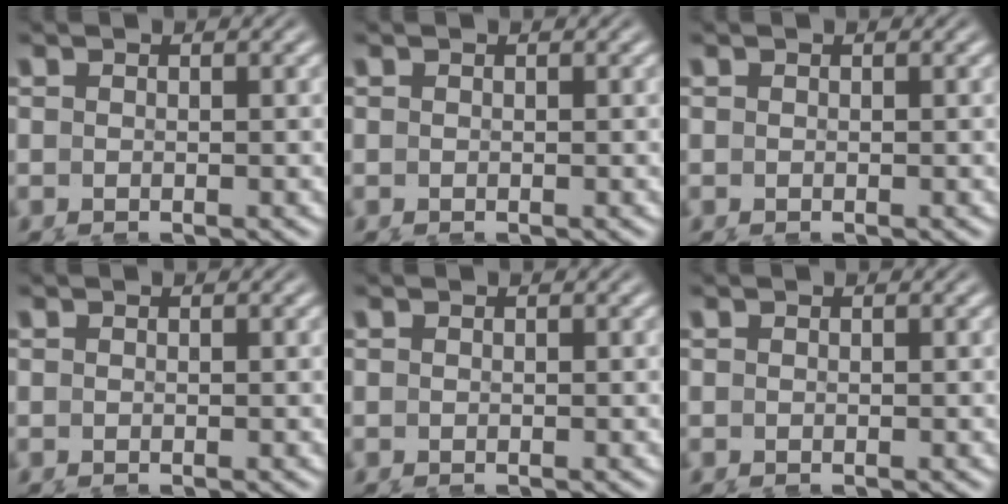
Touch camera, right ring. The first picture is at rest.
{"total": 0.0}
{"total": 0.0}
{"total": 0.0}
{"total": 0.0}
{"total": 0.0}